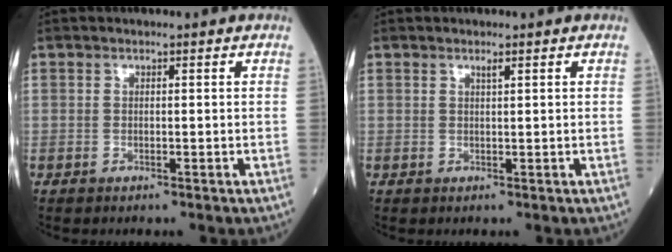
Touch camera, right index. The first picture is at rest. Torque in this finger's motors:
{"motor_torque": [-0.11, 0.10, -0.02, 0.02]}